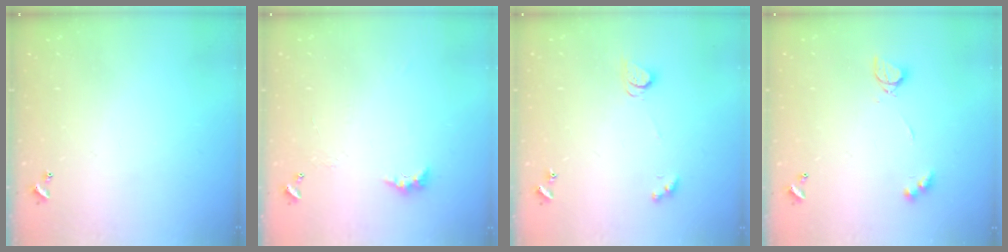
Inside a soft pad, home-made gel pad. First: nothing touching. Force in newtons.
{"total": 3.0, "press": 2.9, "slide": 0.7}
{"total": 2.5, "press": 2.4, "slide": 0.3}
{"total": 4.4, "press": 4.3, "slide": 0.8}